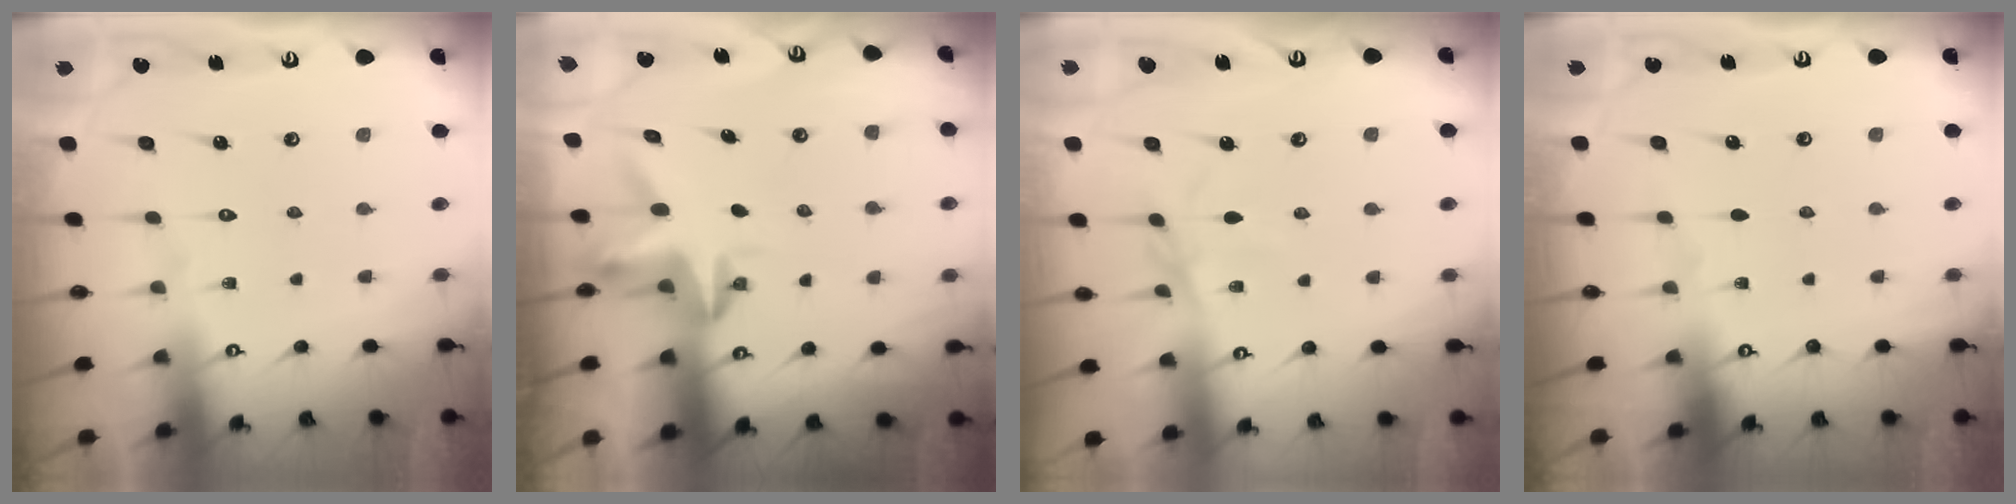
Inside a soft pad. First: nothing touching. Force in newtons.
{"total": 3.6, "press": 3.6, "slide": 0.1}
{"total": 2.0, "press": 2.0, "slide": 0.4}
{"total": 0.0}